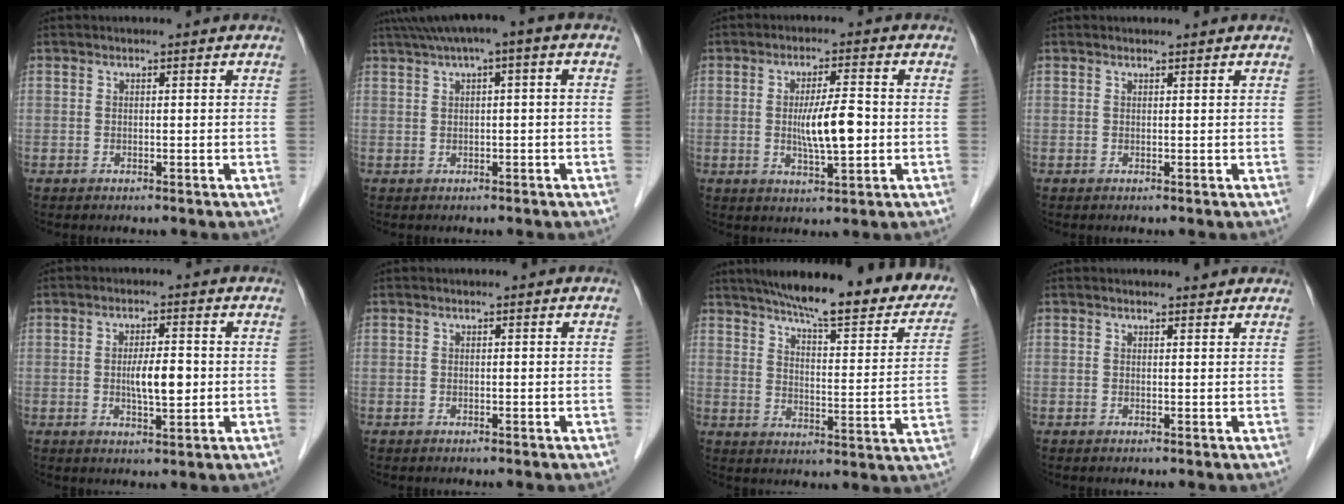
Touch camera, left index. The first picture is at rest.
{"total": 4.9, "force": [1.7, 0.7, 4.5], "torque": [-0.079, 0.033, 0.027]}
{"total": 6.7, "force": [-0.5, 1.0, 6.6], "torque": [-0.121, -0.005, -0.009]}
{"total": 1.1, "force": [1.0, 0.2, 0.1], "torque": [-0.013, 0.007, 0.013]}
{"total": 4.8, "force": [-0.2, 1.3, 4.6], "torque": [-0.082, -0.003, -0.002]}
{"total": 0.0}
{"total": 25.2, "force": [20.1, 4.4, 14.5], "torque": [-0.201, -0.014, 0.254]}
{"total": 1.8, "force": [1.7, 0.4, 0.2], "torque": [-0.012, 0.002, 0.018]}